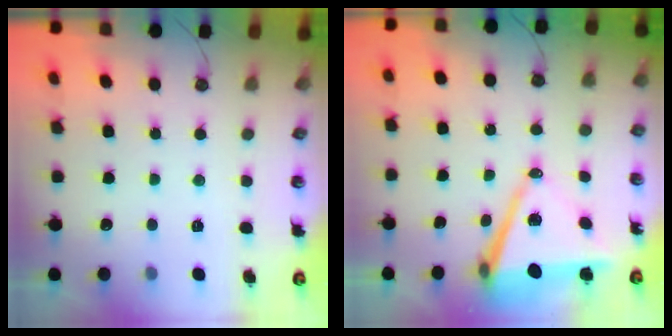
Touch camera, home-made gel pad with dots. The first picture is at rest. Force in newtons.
{"total": 10.7, "press": 9.9, "slide": 4.1}